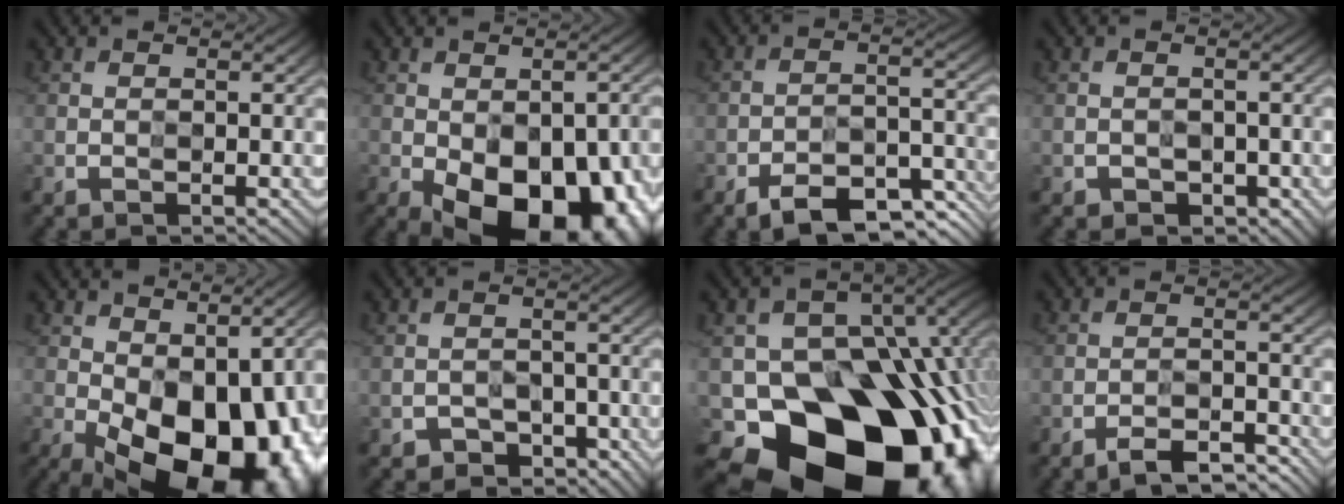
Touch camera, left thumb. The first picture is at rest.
{"total": 16.7, "force": [-8.1, 9.4, 11.2], "torque": [-0.147, -0.037, -0.083]}
{"total": 8.0, "force": [-6.9, 2.7, 3.2], "torque": [-0.039, 0.007, -0.113]}
{"total": 1.1, "force": [-0.7, 0.4, -0.8], "torque": [0.015, 0.001, -0.010]}
{"total": 17.6, "force": [-4.8, 9.8, 13.8], "torque": [-0.171, -0.015, -0.040]}
{"total": 2.2, "force": [-1.6, 0.8, -1.2], "torque": [0.031, -0.001, -0.030]}
{"total": 20.6, "force": [-10.0, 15.5, 9.2], "torque": [-0.107, -0.051, -0.140]}
{"total": 3.9, "force": [-3.8, 0.3, 0.5], "torque": [-0.009, 0.006, -0.064]}